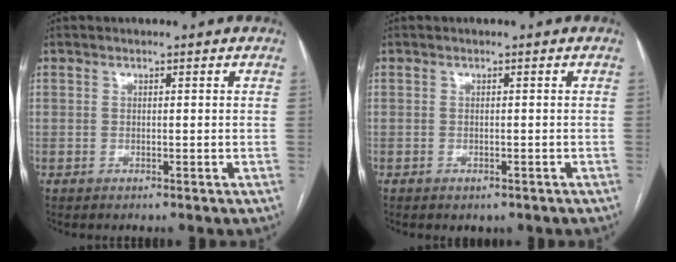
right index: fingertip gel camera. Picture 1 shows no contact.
{"total": 3.3, "force": [-3.0, 1.4, 0.2], "torque": [-0.008, 0.000, -0.037]}